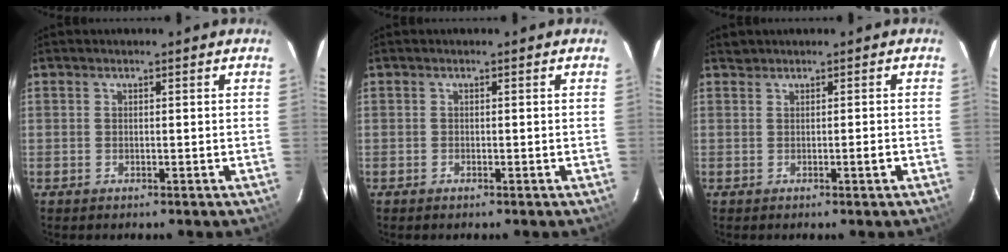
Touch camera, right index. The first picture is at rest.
{"total": 0.0}
{"total": 0.6, "force": [-0.1, 0.2, 0.6], "torque": [-0.008, 0.000, -0.001]}